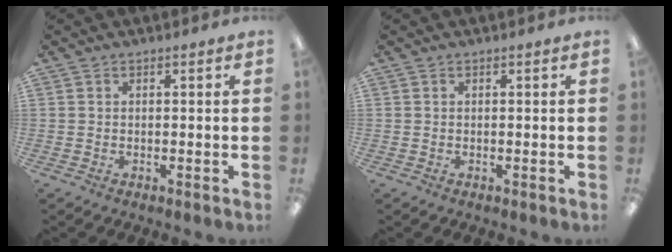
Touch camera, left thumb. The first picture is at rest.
{"total": 0.0}